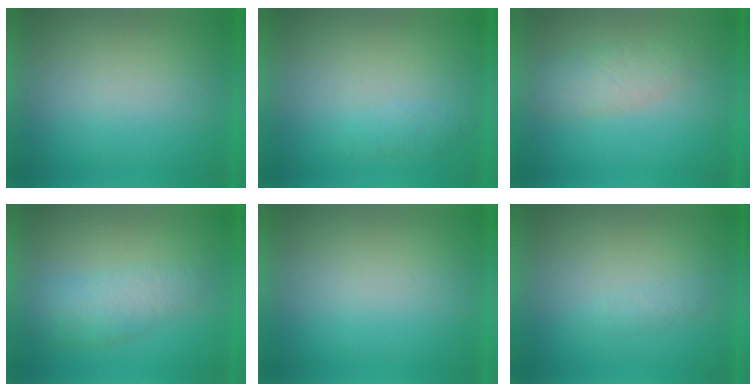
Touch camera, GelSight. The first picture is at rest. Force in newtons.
{"total": 2.1}
{"total": 2.9}
{"total": 3.0}
{"total": 0.0}
{"total": 1.1}